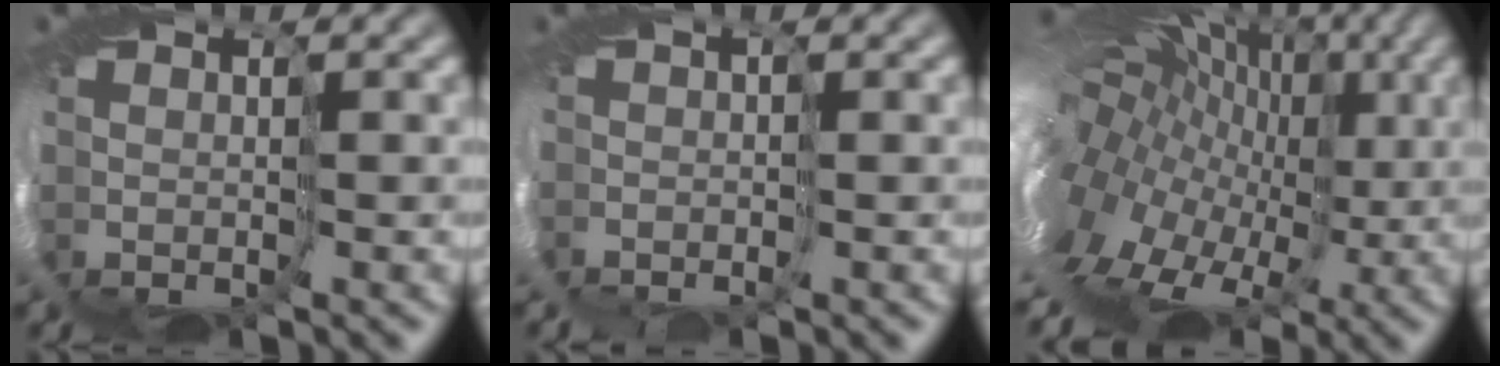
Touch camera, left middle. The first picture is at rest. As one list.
[{"total": 1.6, "force": [-1.3, 0.1, 0.9], "torque": [-0.004, -0.004, -0.023]}, {"total": 17.1, "force": [0.5, 11.8, 12.3], "torque": [-0.206, 0.003, -0.007]}]